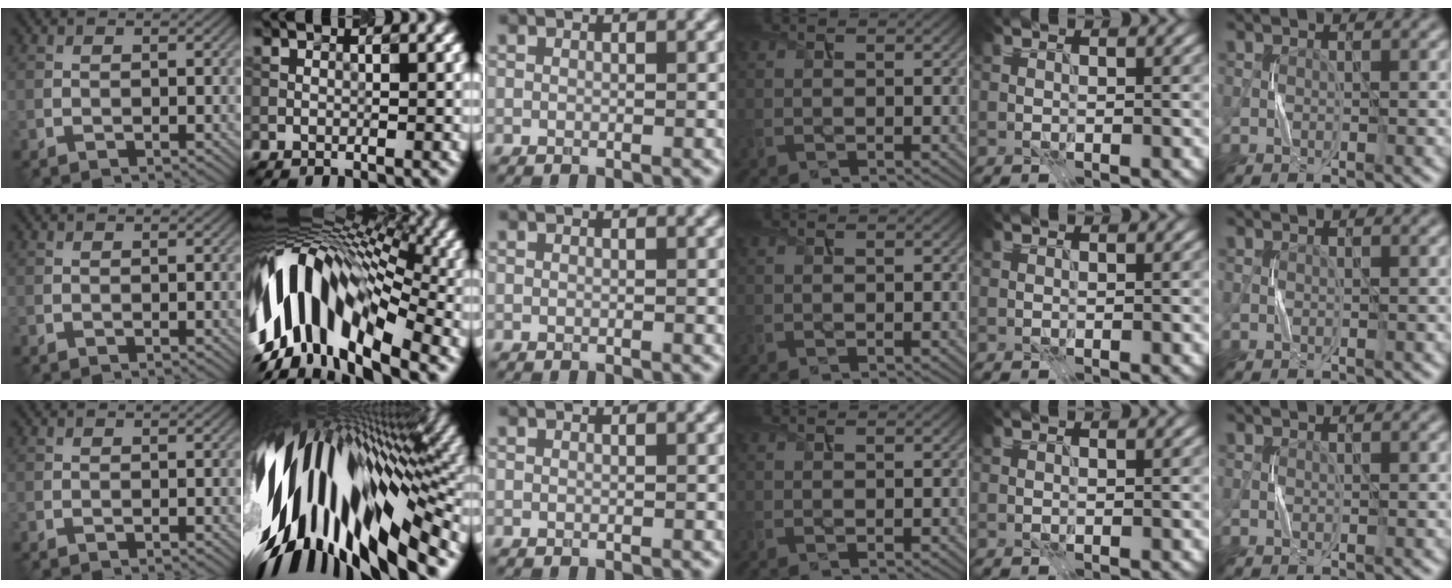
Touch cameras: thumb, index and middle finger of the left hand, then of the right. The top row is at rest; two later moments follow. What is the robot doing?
{"motion": "press", "object": "sticky note"}